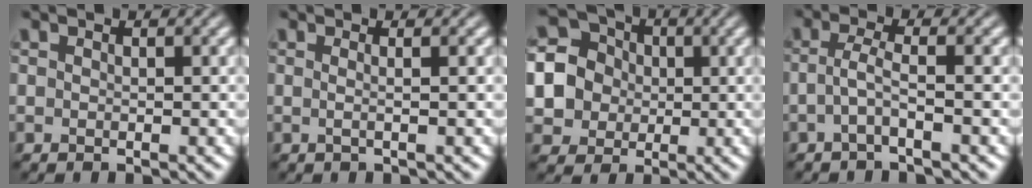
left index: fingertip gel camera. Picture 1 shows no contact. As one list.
[{"total": 1.8, "force": [0.2, 0.8, 1.6], "torque": [-0.020, -0.003, -0.016]}, {"total": 8.8, "force": [0.0, 8.3, 3.0], "torque": [-0.089, 0.021, -0.020]}, {"total": 2.0, "force": [-0.7, 0.3, 1.9], "torque": [-0.043, 0.005, -0.021]}]